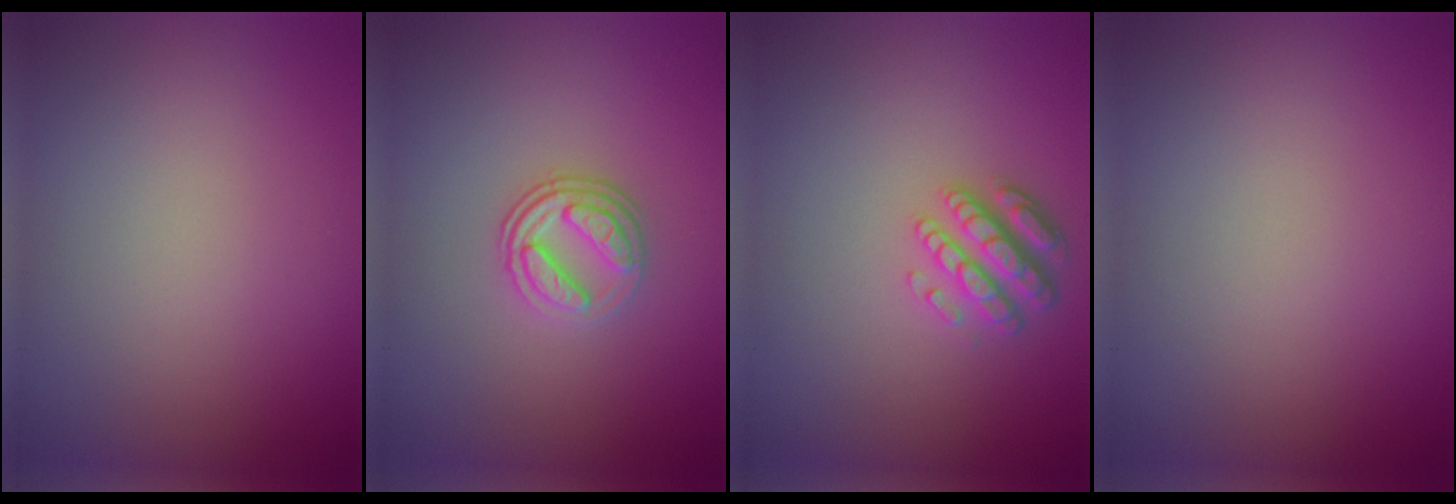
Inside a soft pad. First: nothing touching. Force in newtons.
{"total": 3.4, "press": 2.7, "slide": 2.0}
{"total": 3.3, "press": 3.0, "slide": 1.4}
{"total": 0.0}